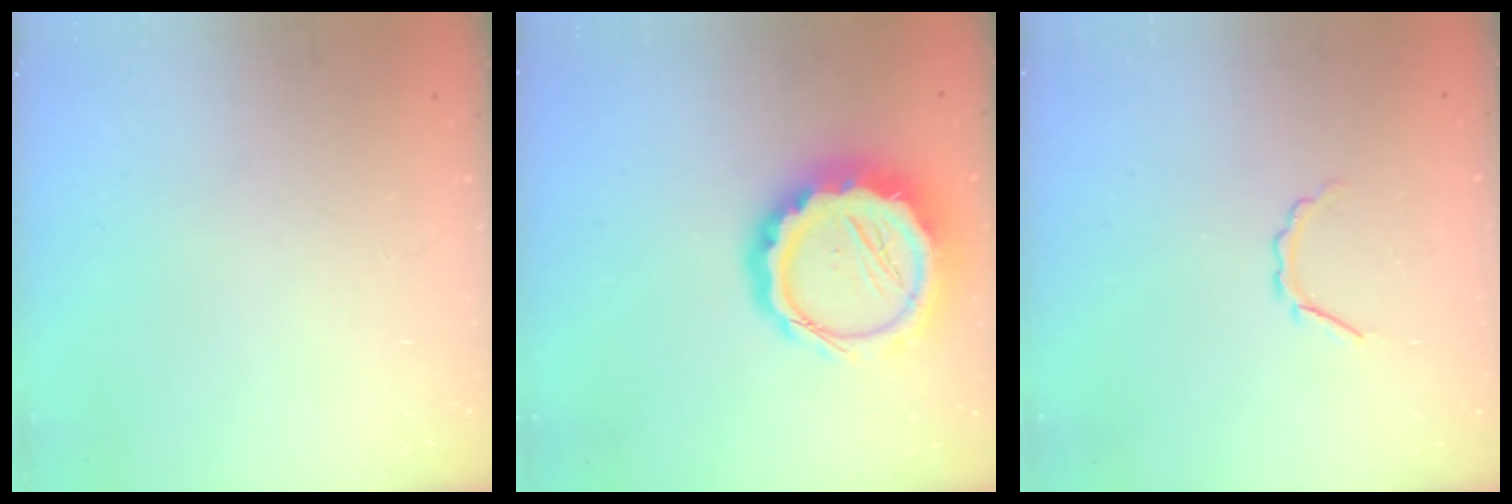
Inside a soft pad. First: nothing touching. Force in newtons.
{"total": 16.2, "press": 15.8, "slide": 3.7}
{"total": 2.8, "press": 2.7, "slide": 0.8}